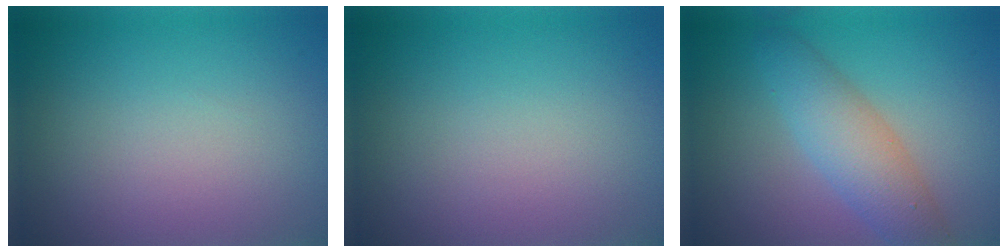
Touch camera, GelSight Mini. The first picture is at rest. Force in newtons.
{"total": 0.0}
{"total": 4.5, "press": 4.5, "slide": 0.1}